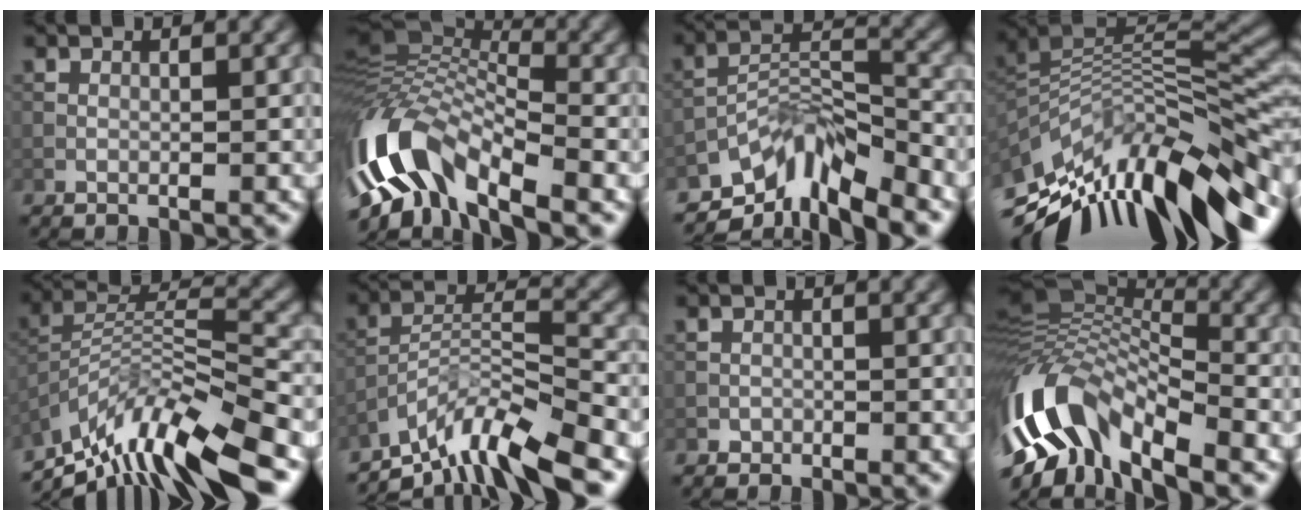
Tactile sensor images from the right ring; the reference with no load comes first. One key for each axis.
{"total": 11.3, "fx": -5.4, "fy": 4.6, "fz": 8.8, "tx": -0.164, "ty": 0.015, "tz": -0.113}
{"total": 8.2, "fx": -6.1, "fy": 2.8, "fz": 4.7, "tx": -0.071, "ty": -0.003, "tz": -0.118}
{"total": 14.0, "fx": -7.1, "fy": 4.5, "fz": 11.2, "tx": -0.201, "ty": 0.019, "tz": -0.130}
{"total": 11.1, "fx": -8.7, "fy": 2.7, "fz": 6.4, "tx": -0.123, "ty": 0.005, "tz": -0.161}
{"total": 8.8, "fx": -7.1, "fy": 1.7, "fz": 4.9, "tx": -0.085, "ty": 0.000, "tz": -0.137}
{"total": 0.9, "fx": -0.6, "fy": 0.6, "fz": -0.1, "tx": 0.002, "ty": 0.002, "tz": -0.011}
{"total": 12.9, "fx": -5.4, "fy": 5.9, "fz": 10.1, "tx": -0.203, "ty": 0.014, "tz": -0.109}